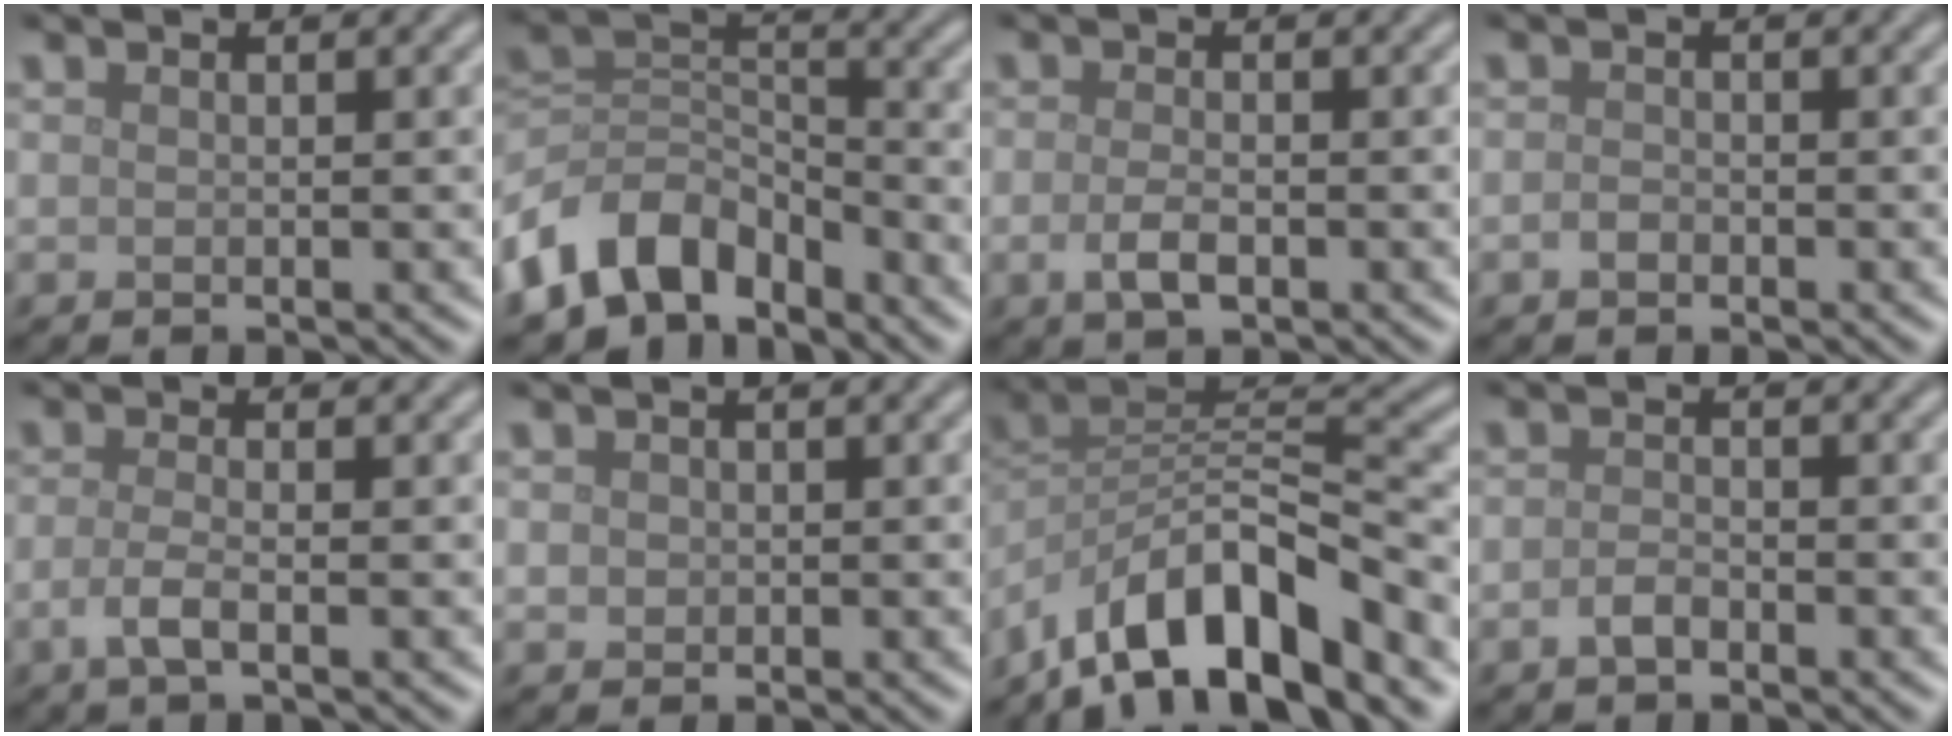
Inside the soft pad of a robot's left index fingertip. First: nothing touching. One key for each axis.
{"total": 8.7, "fx": -5.8, "fy": 5.2, "fz": 3.8, "tx": -0.059, "ty": -0.003, "tz": -0.126}
{"total": 2.2, "fx": -0.8, "fy": 1.0, "fz": 1.8, "tx": -0.039, "ty": -0.004, "tz": -0.016}
{"total": 0.8, "fx": -0.5, "fy": 0.5, "fz": 0.4, "tx": -0.010, "ty": -0.001, "tz": -0.011}
{"total": 2.2, "fx": -0.8, "fy": 0.7, "fz": 2.0, "tx": -0.043, "ty": -0.001, "tz": -0.022}
{"total": 0.9, "fx": 0.1, "fy": 0.8, "fz": 0.3, "tx": -0.001, "ty": -0.001, "tz": 0.000}
{"total": 11.1, "fx": -7.4, "fy": 3.6, "fz": 7.5, "tx": -0.112, "ty": 0.010, "tz": -0.146}
{"total": 1.4, "fx": -0.9, "fy": 0.7, "fz": 0.9, "tx": -0.019, "ty": 0.002, "tz": -0.020}